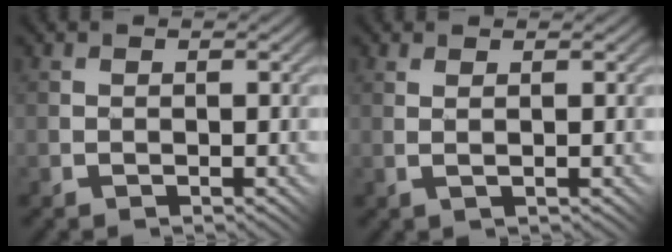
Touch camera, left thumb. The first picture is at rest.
{"total": 1.5, "force": [0.5, -0.4, 1.4], "torque": [-0.030, 0.007, 0.013]}